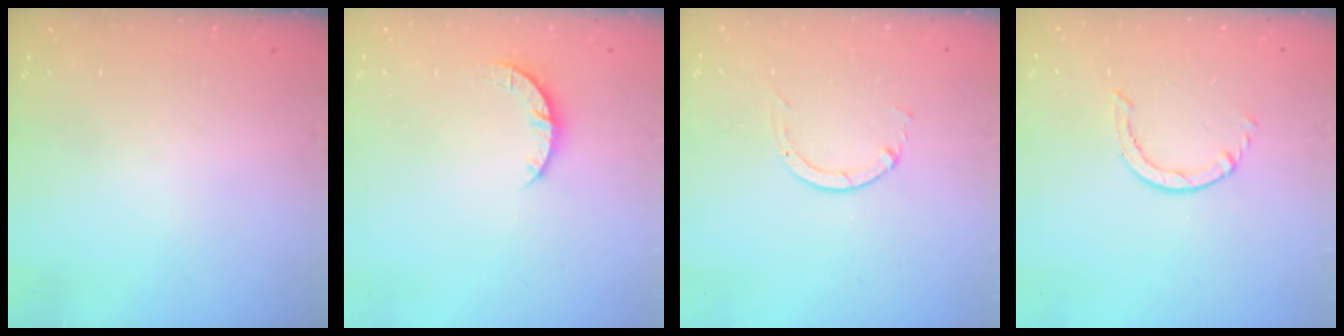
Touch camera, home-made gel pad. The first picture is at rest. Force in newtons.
{"total": 3.5, "press": 3.5, "slide": 0.4}
{"total": 1.3, "press": 1.2, "slide": 0.3}
{"total": 0.6, "press": 0.6, "slide": 0.1}